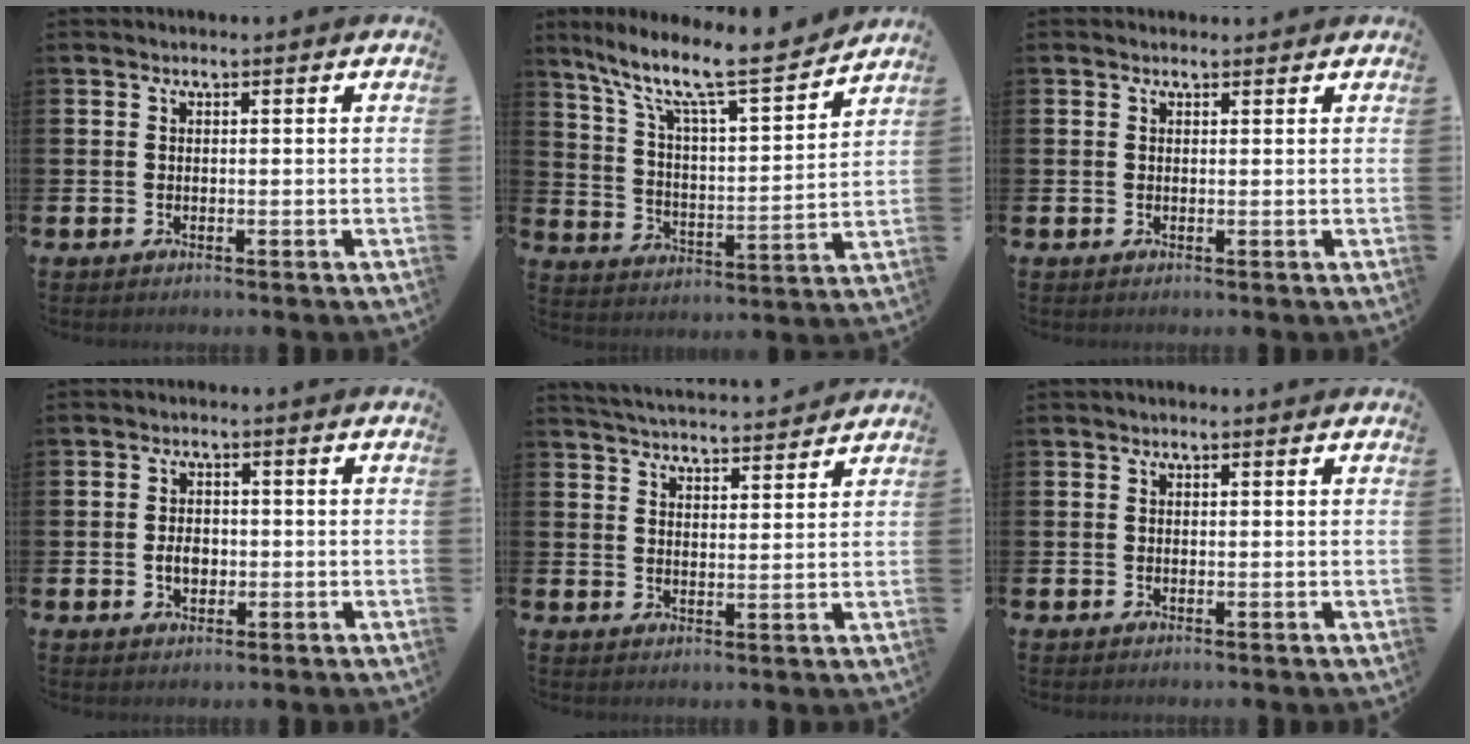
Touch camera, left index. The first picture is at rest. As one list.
[{"total": 10.0, "force": [8.7, 1.2, 4.9], "torque": [-0.126, -0.061, 0.141]}, {"total": 0.6, "force": [0.6, 0.2, 0.2], "torque": [0.007, -0.001, 0.008]}, {"total": 2.7, "force": [-0.4, 1.9, 1.8], "torque": [-0.016, -0.003, -0.014]}, {"total": 4.8, "force": [4.8, 0.2, 0.2], "torque": [-0.016, -0.033, 0.084]}, {"total": 0.0}]